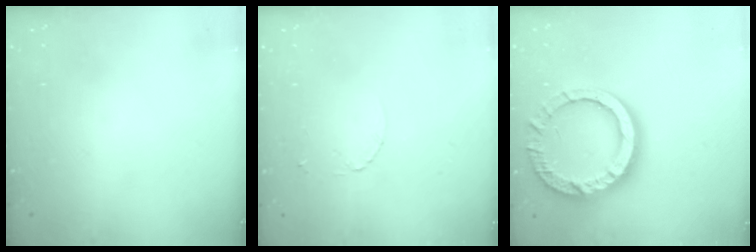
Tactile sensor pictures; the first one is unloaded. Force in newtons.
{"total": 1.6, "press": 1.6, "slide": 0.2}
{"total": 16.3, "press": 16.2, "slide": 1.5}